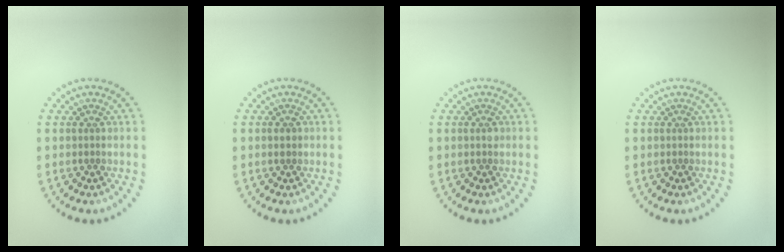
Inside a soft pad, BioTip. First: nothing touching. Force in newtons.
{"total": 0.9, "press": 0.9, "slide": 0.2}
{"total": 0.8, "press": 0.8, "slide": 0.0}
{"total": 0.0}